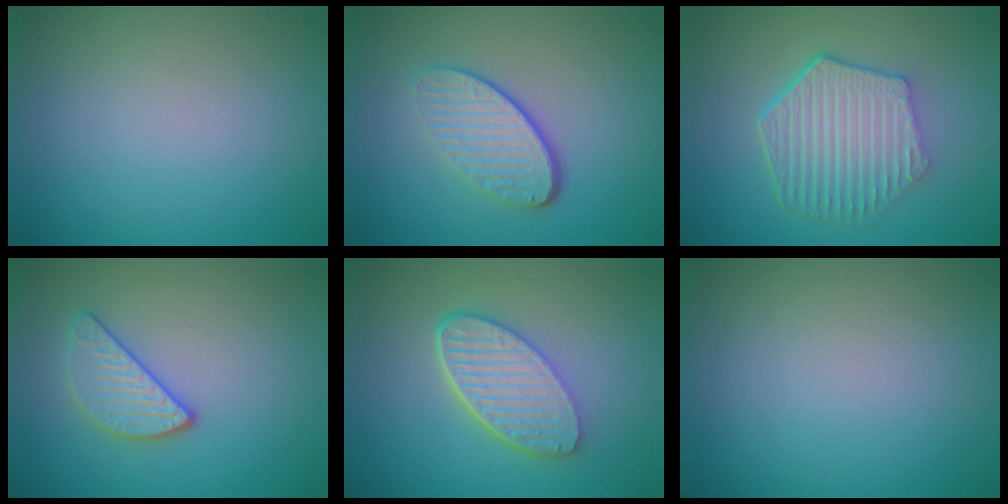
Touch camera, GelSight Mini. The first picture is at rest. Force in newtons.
{"total": 4.2, "press": 2.9, "slide": 3.0}
{"total": 6.5, "press": 4.9, "slide": 4.3}
{"total": 2.8, "press": 2.6, "slide": 0.9}
{"total": 6.0, "press": 4.5, "slide": 3.9}
{"total": 0.0}